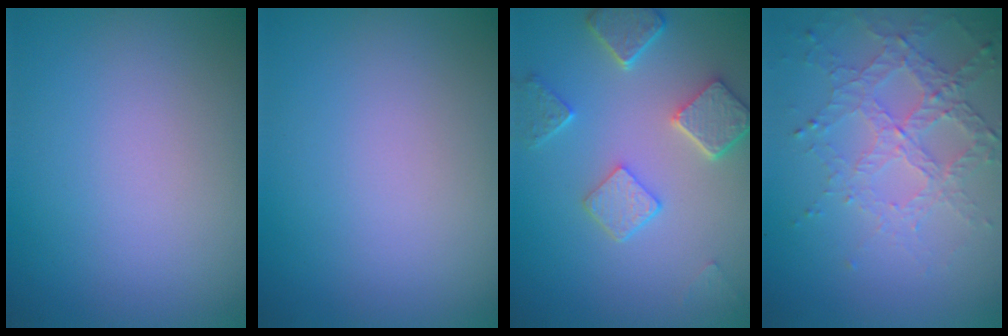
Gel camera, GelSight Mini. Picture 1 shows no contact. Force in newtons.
{"total": 0.0}
{"total": 4.9, "press": 4.0, "slide": 2.9}
{"total": 4.7, "press": 3.3, "slide": 3.4}